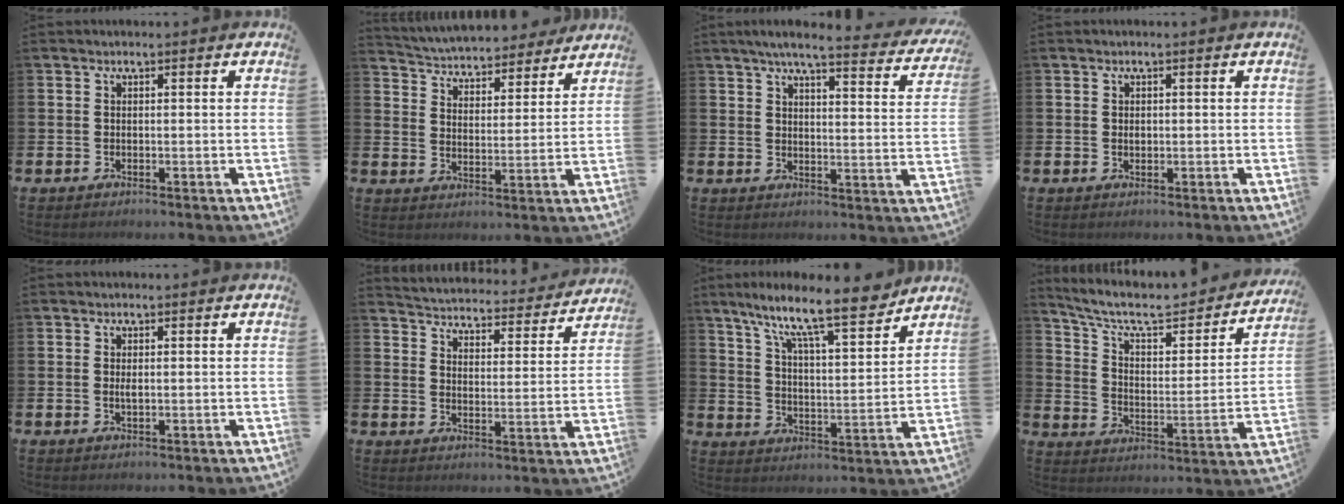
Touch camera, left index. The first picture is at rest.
{"total": 4.9, "force": [4.8, 1.1, 0.2], "torque": [-0.030, -0.045, 0.079]}
{"total": 5.5, "force": [4.8, 0.4, 2.7], "torque": [-0.061, -0.030, 0.078]}
{"total": 0.7, "force": [0.2, 0.5, 0.4], "torque": [-0.001, 0.000, 0.000]}
{"total": 0.9, "force": [0.2, 0.3, 0.9], "torque": [-0.016, 0.001, 0.003]}
{"total": 4.3, "force": [4.2, 0.5, 0.3], "torque": [-0.028, -0.043, 0.068]}
{"total": 11.3, "force": [9.6, 1.1, 5.9], "torque": [-0.131, -0.065, 0.158]}
{"total": 7.6, "force": [6.2, 2.5, 3.6], "torque": [-0.101, -0.042, 0.100]}